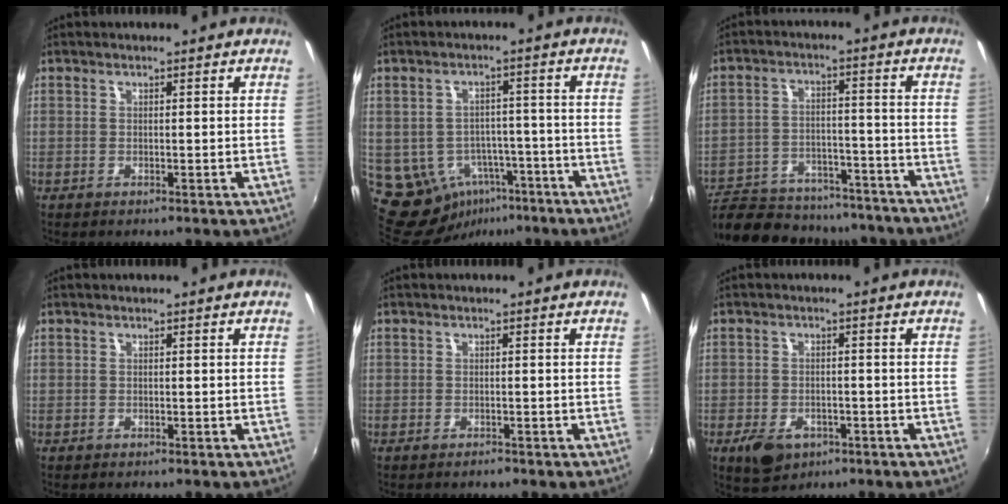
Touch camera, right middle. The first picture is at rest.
{"total": 10.1, "force": [-4.6, 7.8, 4.4], "torque": [-0.093, 0.016, -0.041]}
{"total": 25.7, "force": [-22.0, 9.0, 9.8], "torque": [-0.204, 0.005, -0.296]}
{"total": 0.0}
{"total": 1.1, "force": [-0.9, 0.6, 0.2], "torque": [-0.006, 0.001, -0.014]}
{"total": 6.4, "force": [-3.4, 4.2, 3.4], "torque": [-0.080, -0.010, -0.050]}